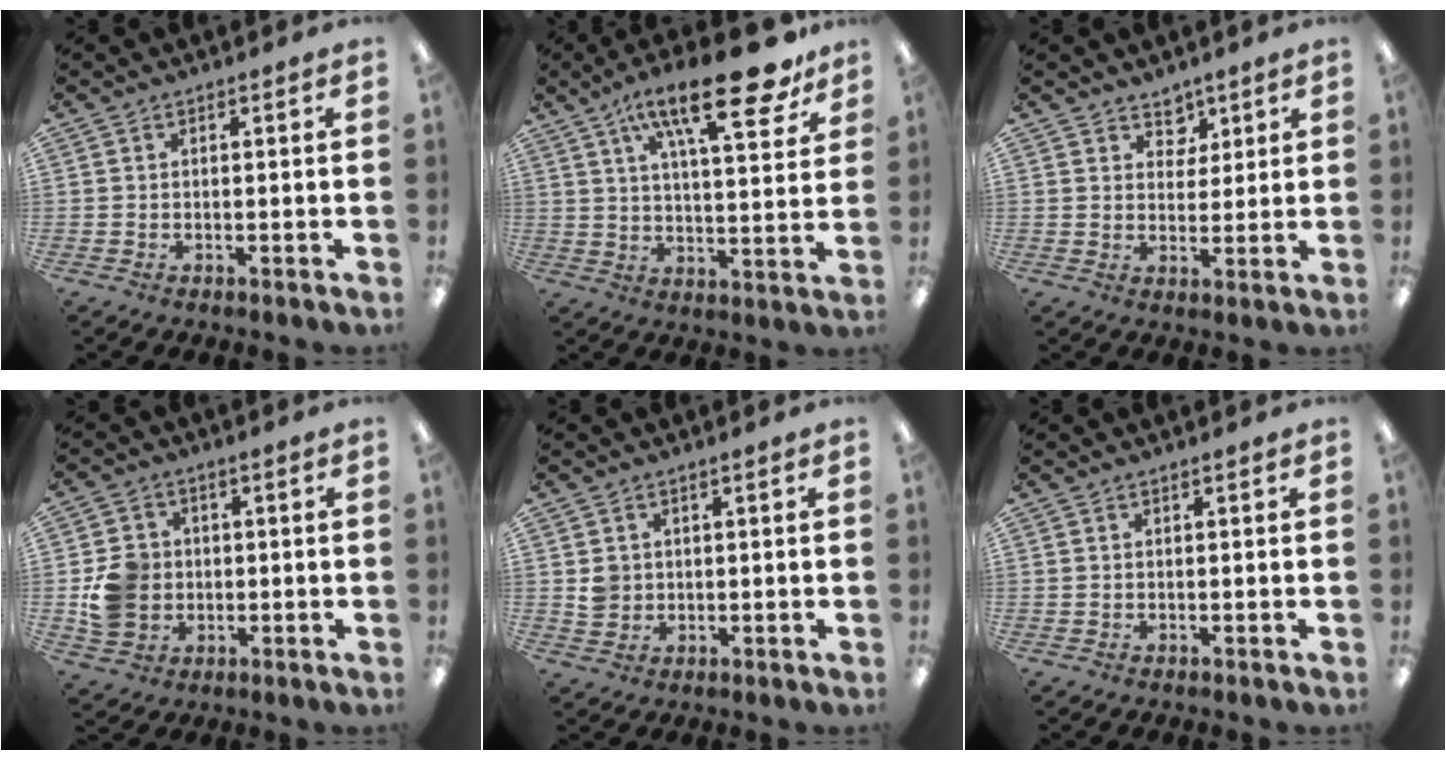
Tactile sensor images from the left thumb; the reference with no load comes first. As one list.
[{"total": 21.2, "force": [12.7, 6.9, 15.6], "torque": [-0.230, -0.066, 0.198]}, {"total": 5.1, "force": [3.8, 3.4, 0.5], "torque": [0.004, -0.025, 0.067]}, {"total": 8.6, "force": [-0.2, 7.8, 3.7], "torque": [-0.067, 0.014, 0.001]}, {"total": 3.2, "force": [0.8, 3.0, 0.8], "torque": [-0.013, 0.002, 0.014]}, {"total": 0.0}]